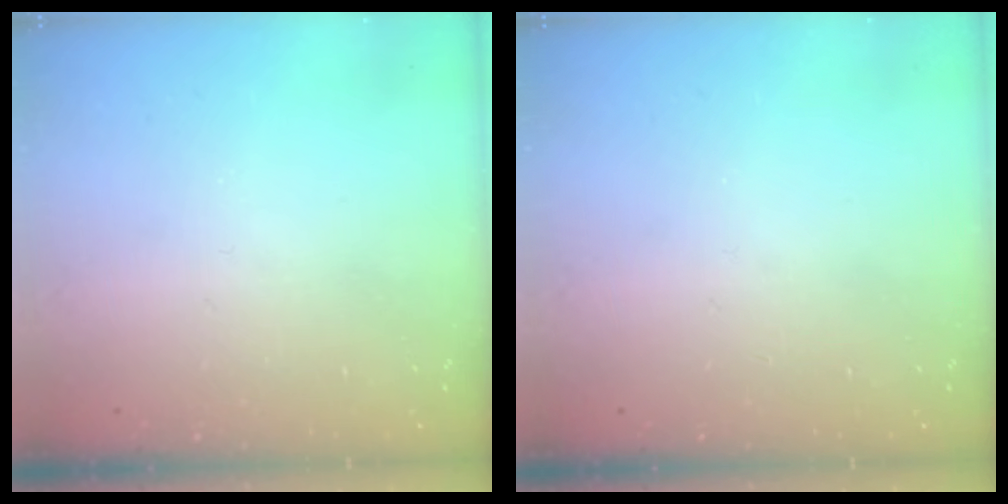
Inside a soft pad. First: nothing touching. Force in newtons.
{"total": 0.0}